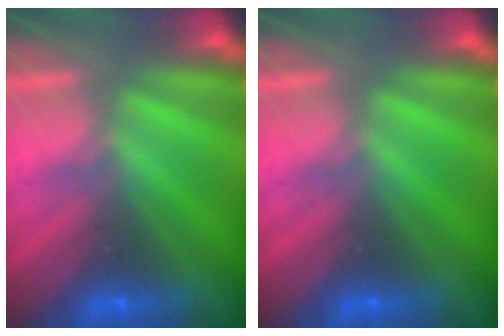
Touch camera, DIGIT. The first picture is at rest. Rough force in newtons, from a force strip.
{"total": 0.0}